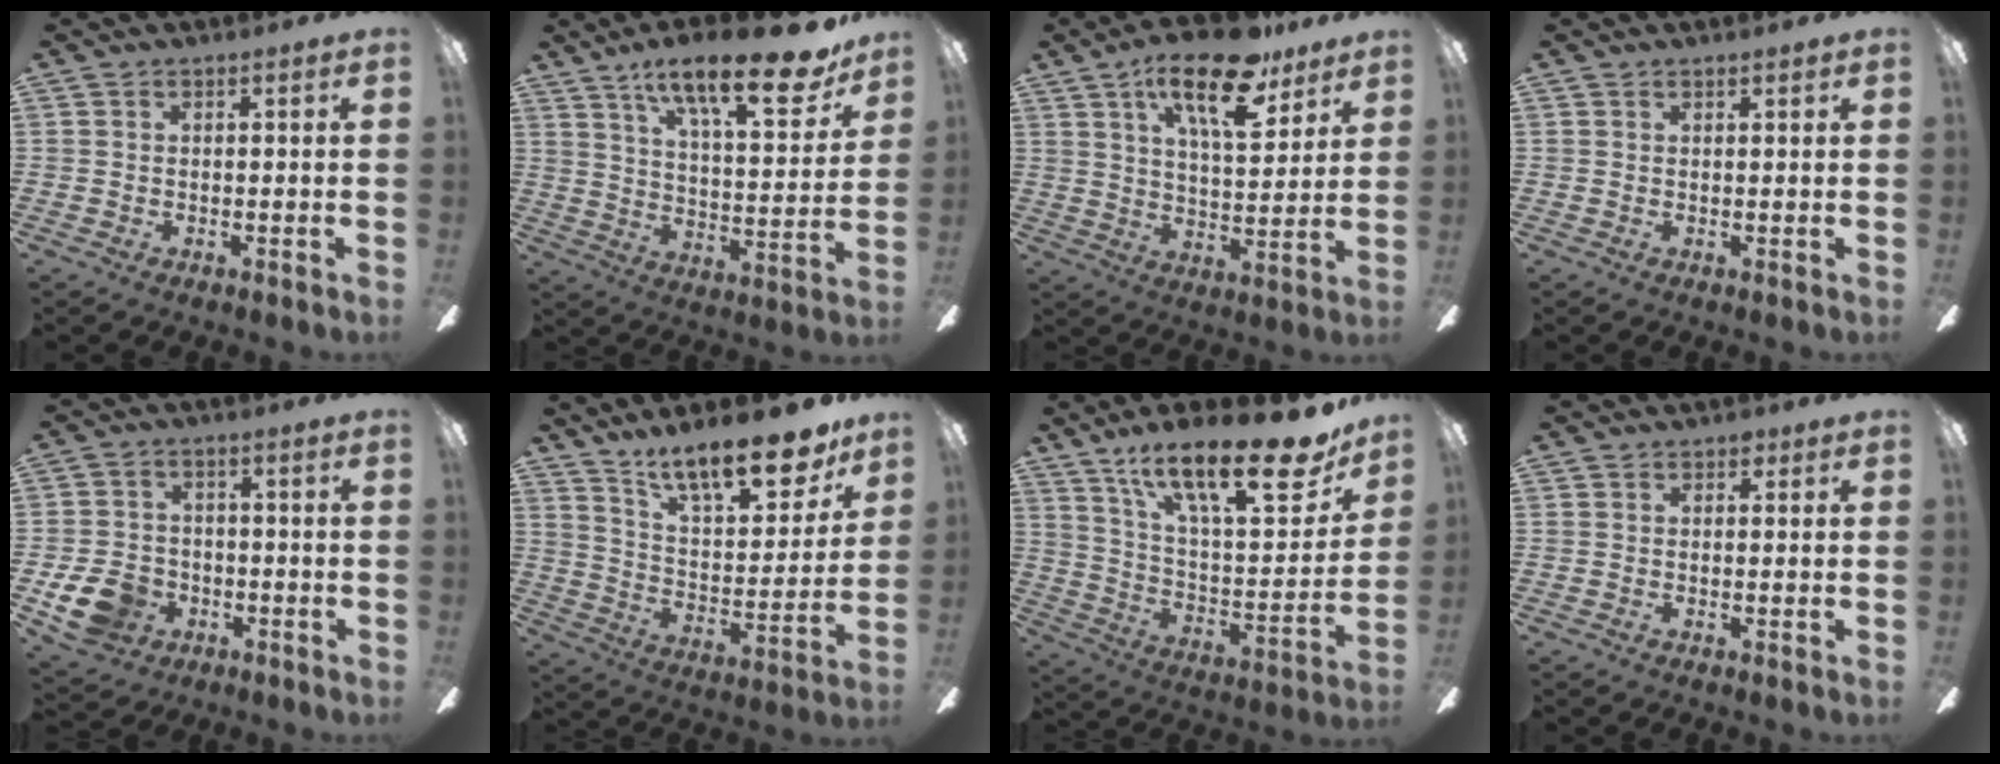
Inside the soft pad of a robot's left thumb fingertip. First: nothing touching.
{"total": 22.6, "force": [15.4, 6.9, 15.0], "torque": [-0.230, -0.090, 0.246]}
{"total": 17.5, "force": [11.4, 6.5, 11.6], "torque": [-0.185, -0.050, 0.185]}
{"total": 1.0, "force": [0.9, 0.1, 0.4], "torque": [-0.009, 0.001, 0.015]}
{"total": 10.0, "force": [-4.1, 7.5, 5.1], "torque": [-0.116, 0.024, -0.073]}
{"total": 20.1, "force": [15.0, 7.2, 11.2], "torque": [-0.172, -0.100, 0.256]}
{"total": 24.8, "force": [17.0, 7.7, 16.3], "torque": [-0.236, -0.107, 0.278]}
{"total": 1.1, "force": [0.6, 0.8, 0.5], "torque": [-0.002, 0.000, 0.008]}